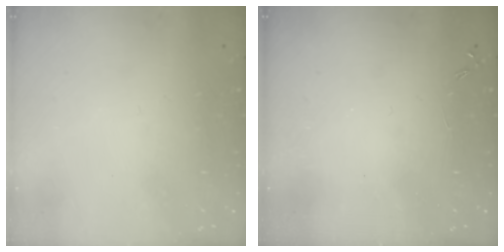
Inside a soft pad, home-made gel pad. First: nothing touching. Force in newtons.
{"total": 0.0}